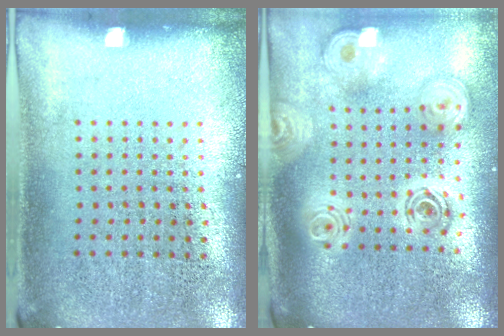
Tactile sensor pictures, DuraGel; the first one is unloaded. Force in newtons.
{"total": 2.5, "press": 1.9, "slide": 1.6}